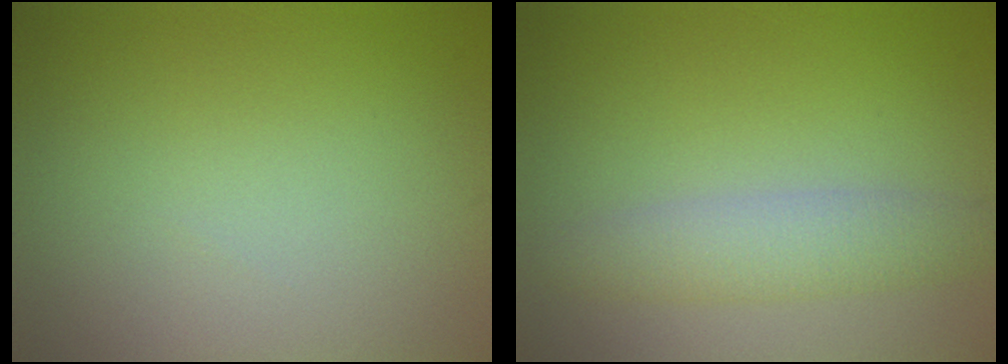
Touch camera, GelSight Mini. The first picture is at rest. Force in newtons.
{"total": 3.0, "press": 3.0, "slide": 0.0}